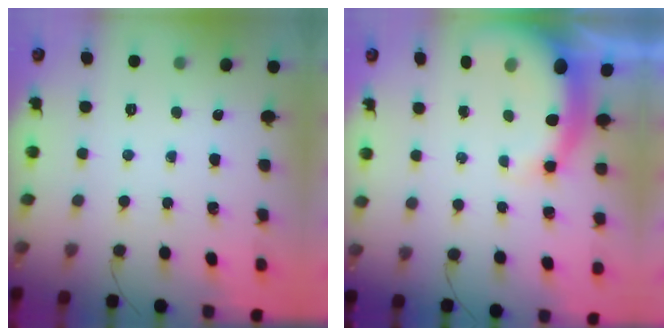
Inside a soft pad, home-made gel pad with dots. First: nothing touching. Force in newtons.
{"total": 6.3, "press": 6.2, "slide": 1.3}